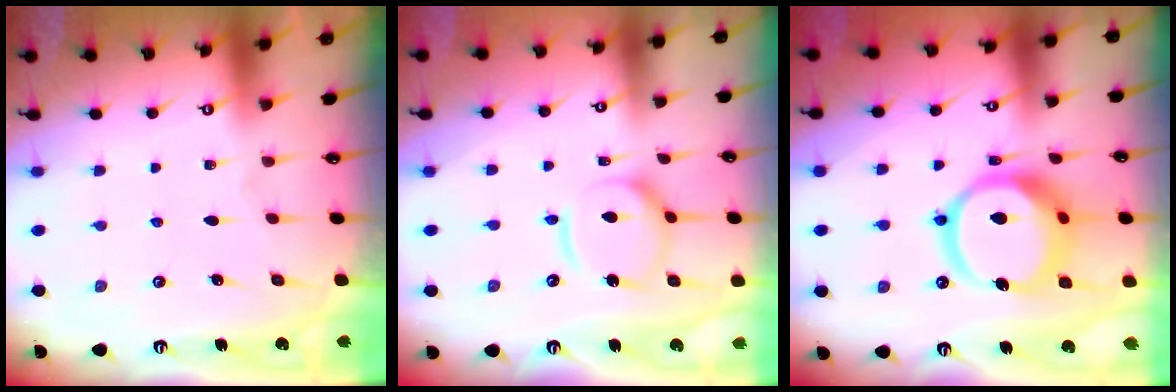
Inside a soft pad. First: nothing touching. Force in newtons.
{"total": 12.9, "press": 12.8, "slide": 1.6}
{"total": 17.3, "press": 17.2, "slide": 2.4}